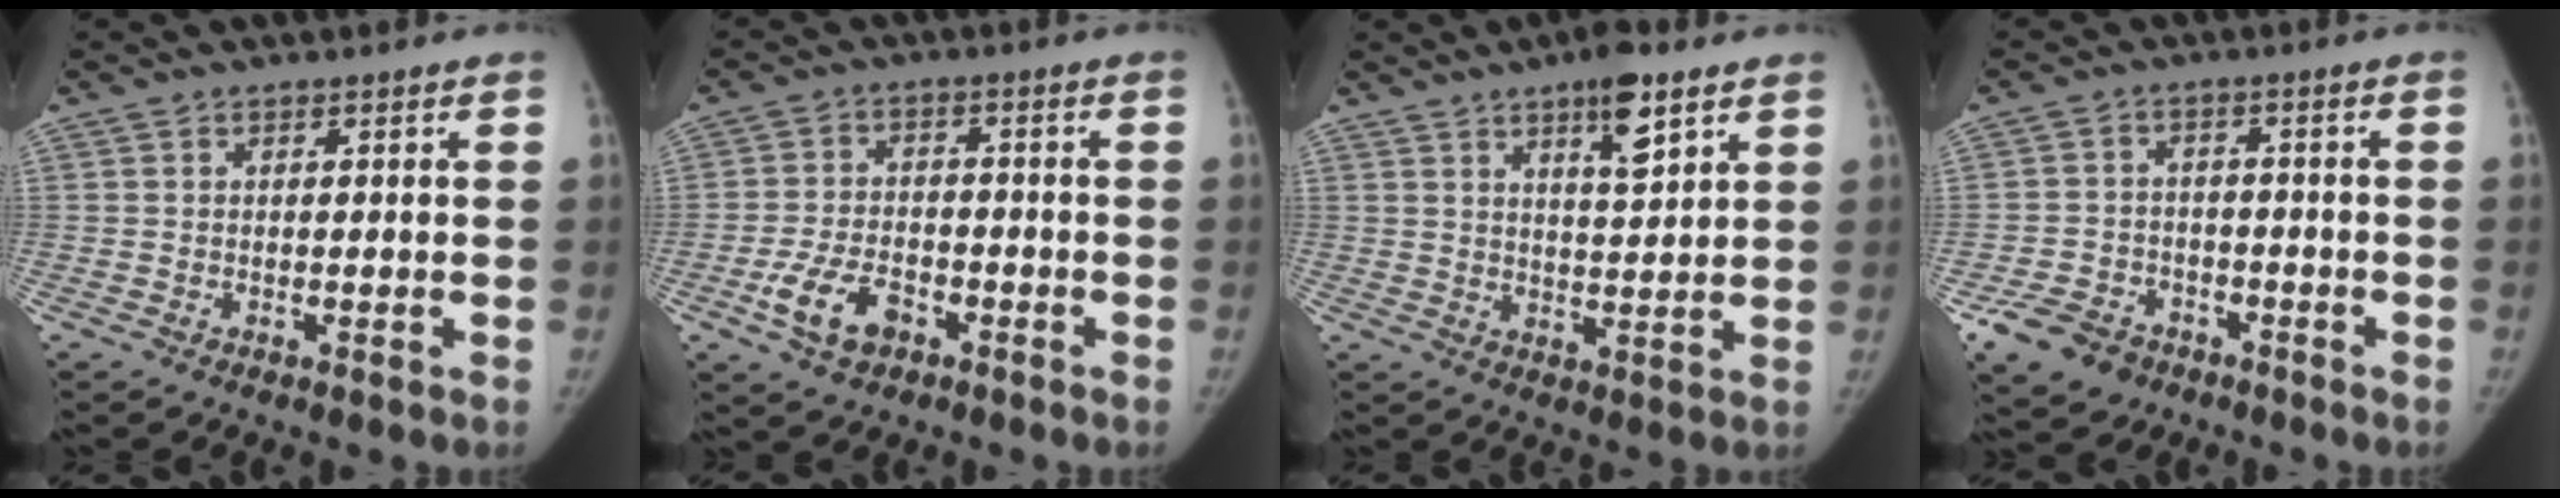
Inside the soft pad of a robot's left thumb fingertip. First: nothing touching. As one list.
[{"total": 7.9, "force": [-3.9, 4.8, 4.9], "torque": [-0.091, 0.019, -0.069]}, {"total": 8.0, "force": [4.8, 2.3, 6.0], "torque": [-0.082, -0.026, 0.074]}, {"total": 8.5, "force": [-5.0, 6.2, 3.0], "torque": [-0.049, 0.024, -0.081]}]